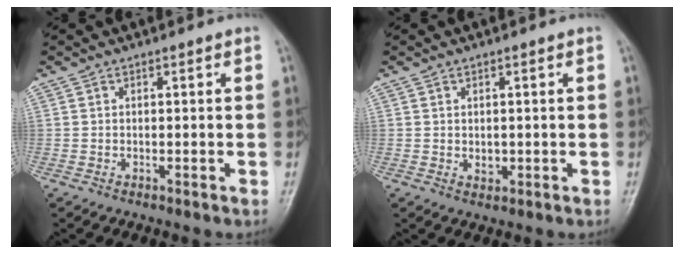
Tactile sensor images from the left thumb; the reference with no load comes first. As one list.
[{"total": 1.8, "force": [0.1, 1.4, 1.2], "torque": [-0.013, -0.002, 0.005]}]